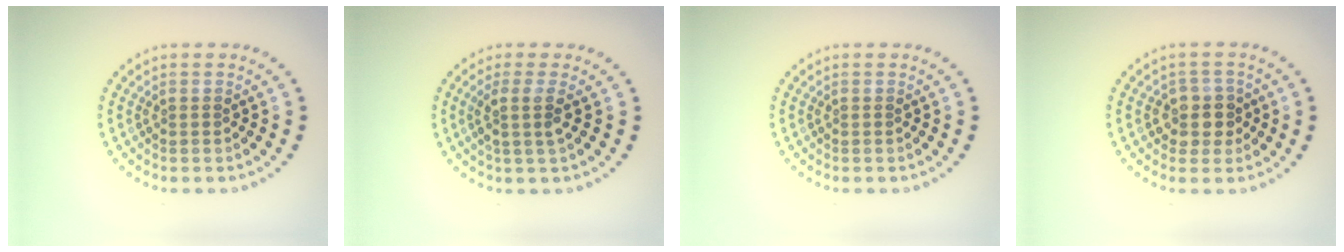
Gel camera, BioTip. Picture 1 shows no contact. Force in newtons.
{"total": 2.0, "press": 1.6, "slide": 1.3}
{"total": 0.0}
{"total": 2.7, "press": 2.4, "slide": 1.2}